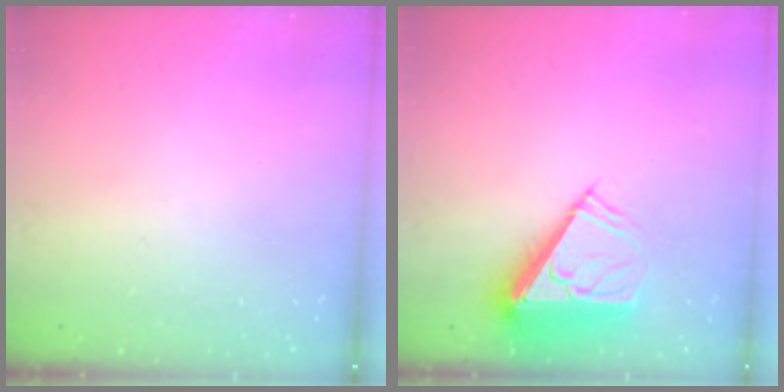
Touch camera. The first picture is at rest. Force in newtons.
{"total": 9.0, "press": 9.0, "slide": 0.6}